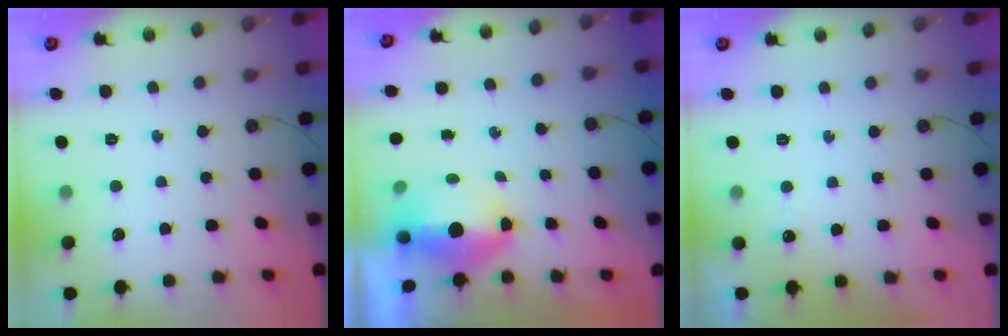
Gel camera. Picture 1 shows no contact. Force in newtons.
{"total": 6.6, "press": 6.5, "slide": 1.1}
{"total": 3.2, "press": 3.1, "slide": 0.7}